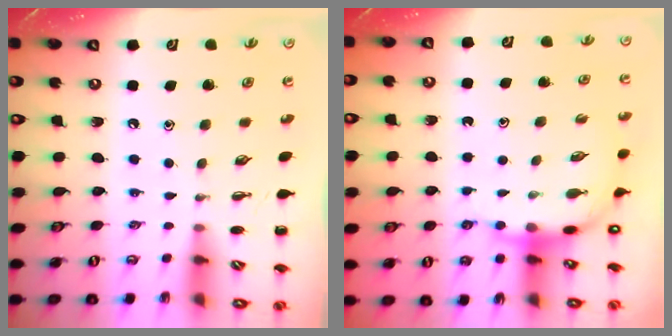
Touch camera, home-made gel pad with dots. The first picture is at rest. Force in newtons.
{"total": 6.9, "press": 6.7, "slide": 1.8}